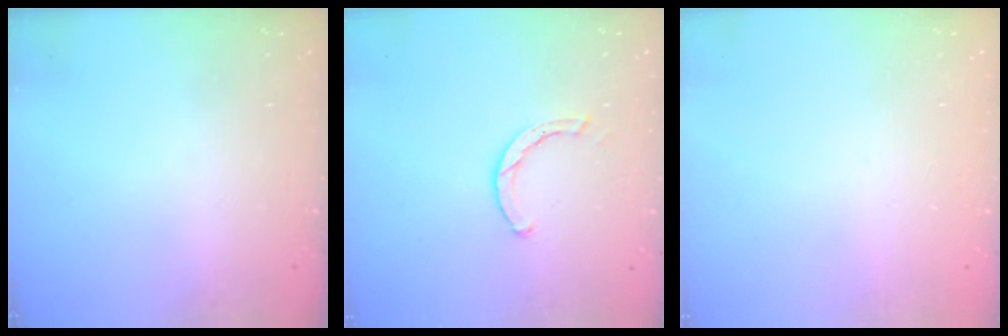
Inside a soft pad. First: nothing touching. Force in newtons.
{"total": 2.0, "press": 2.0, "slide": 0.2}
{"total": 2.5, "press": 2.5, "slide": 0.2}